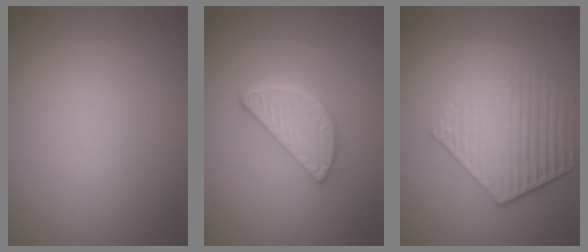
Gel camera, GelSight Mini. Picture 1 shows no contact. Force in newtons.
{"total": 3.9, "press": 3.2, "slide": 2.3}
{"total": 5.9, "press": 4.3, "slide": 4.0}